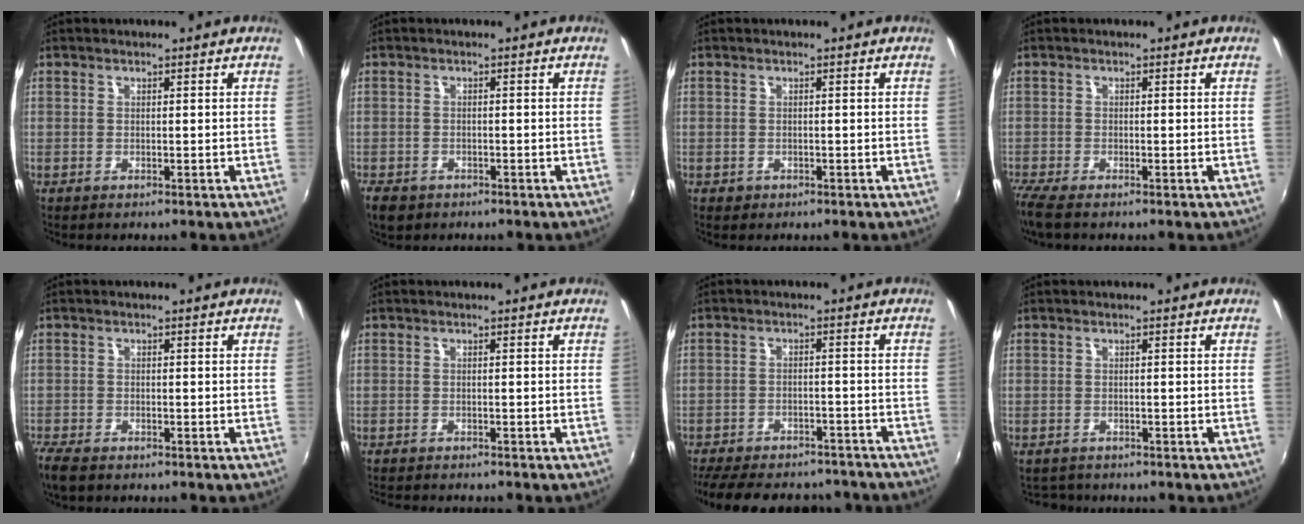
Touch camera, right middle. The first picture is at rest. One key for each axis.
{"total": 4.0, "fx": -2.6, "fy": 2.6, "fz": 1.7, "tx": -0.045, "ty": -0.011, "tz": -0.044}
{"total": 1.0, "fx": -0.5, "fy": 0.8, "fz": 0.2, "tx": -0.005, "ty": -0.004, "tz": -0.005}
{"total": 3.5, "fx": -2.8, "fy": 0.5, "fz": 2.0, "tx": -0.054, "ty": -0.017, "tz": -0.059}
{"total": 4.2, "fx": -3.4, "fy": 1.4, "fz": 2.0, "tx": -0.055, "ty": -0.018, "tz": -0.071}
{"total": 3.0, "fx": -2.9, "fy": 0.5, "fz": 0.8, "tx": -0.025, "ty": -0.017, "tz": -0.050}
{"total": 19.9, "fx": -16.7, "fy": 7.3, "fz": 7.8, "tx": -0.176, "ty": -0.001, "tz": -0.223}
{"total": 2.0, "fx": -1.8, "fy": 1.0, "fz": 0.0, "tx": -0.006, "ty": -0.006, "tz": -0.029}